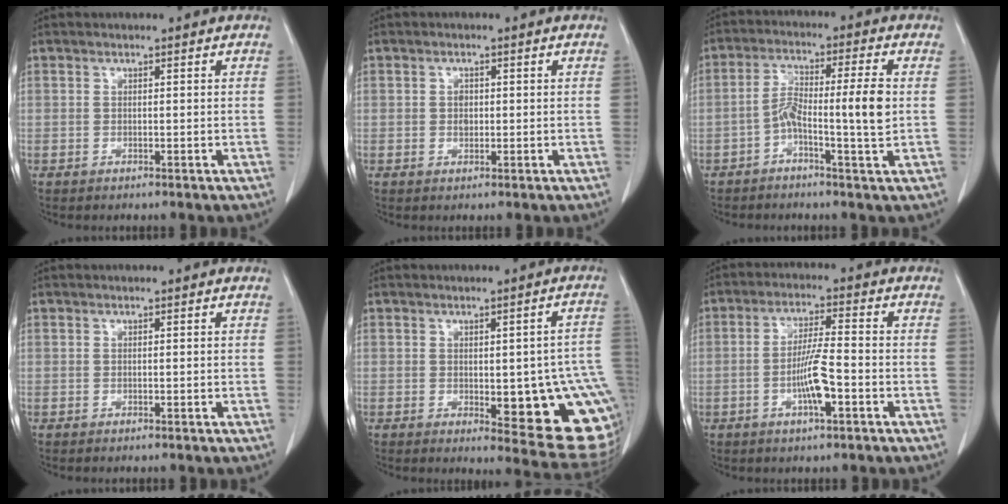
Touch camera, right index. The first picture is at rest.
{"total": 1.4, "force": [-0.1, 1.0, 0.9], "torque": [-0.015, 0.002, 0.000]}
{"total": 7.7, "force": [-1.4, 0.4, 7.5], "torque": [-0.139, 0.023, -0.026]}
{"total": 0.0}
{"total": 16.7, "force": [-2.9, 4.6, 15.8], "torque": [-0.119, 0.010, -0.013]}
{"total": 6.8, "force": [-2.2, 0.6, 6.4], "torque": [-0.126, 0.001, -0.042]}